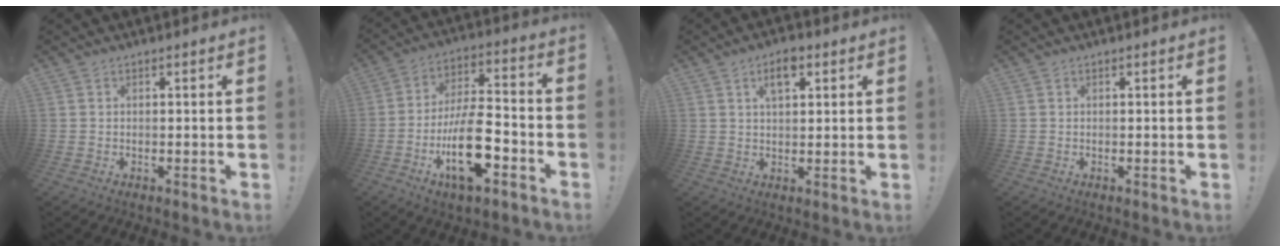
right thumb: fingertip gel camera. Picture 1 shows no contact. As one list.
[{"total": 18.2, "force": [-7.1, 7.5, 15.0], "torque": [-0.268, 0.040, -0.113]}, {"total": 5.8, "force": [2.8, 2.9, 4.2], "torque": [-0.061, -0.004, 0.045]}, {"total": 0.0}]